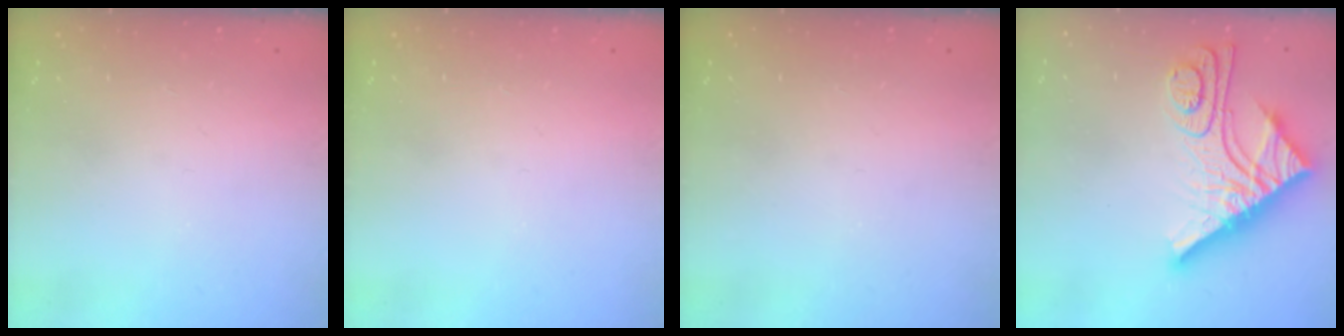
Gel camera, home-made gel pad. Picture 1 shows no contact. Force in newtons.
{"total": 0.0}
{"total": 0.0}
{"total": 14.7, "press": 14.6, "slide": 1.2}